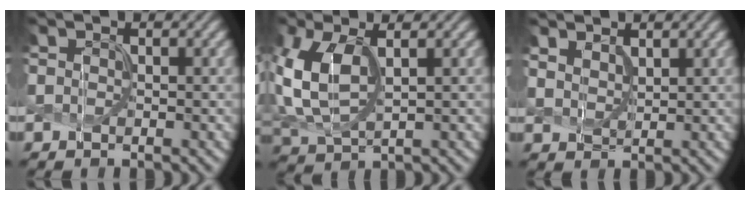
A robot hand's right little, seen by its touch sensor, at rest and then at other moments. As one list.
[{"total": 6.8, "force": [1.5, 3.5, 5.7], "torque": [-0.147, 0.004, 0.033]}, {"total": 1.9, "force": [1.6, 0.7, 0.7], "torque": [-0.023, -0.001, 0.037]}]